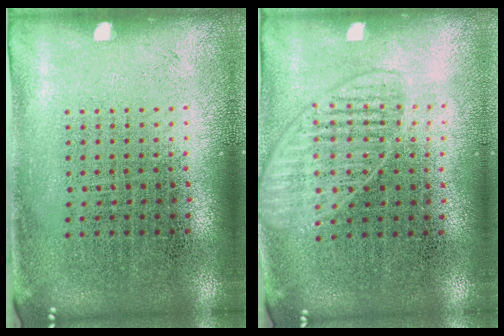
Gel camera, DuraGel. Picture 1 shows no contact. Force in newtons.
{"total": 1.3, "press": 1.2, "slide": 0.5}